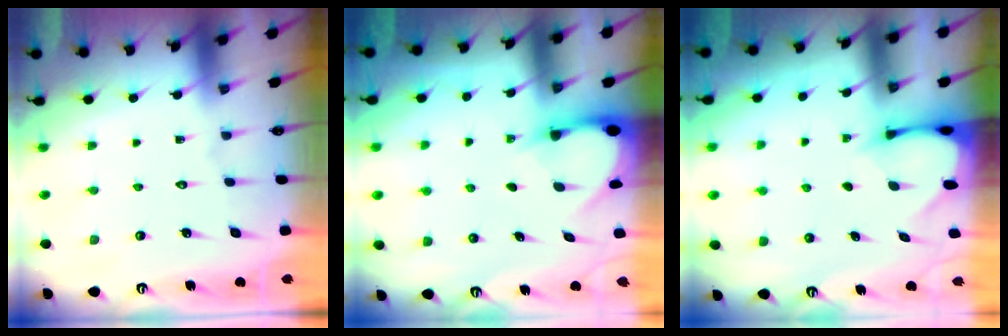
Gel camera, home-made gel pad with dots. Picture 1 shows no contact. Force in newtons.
{"total": 2.9, "press": 2.9, "slide": 0.3}
{"total": 2.4, "press": 2.3, "slide": 0.3}